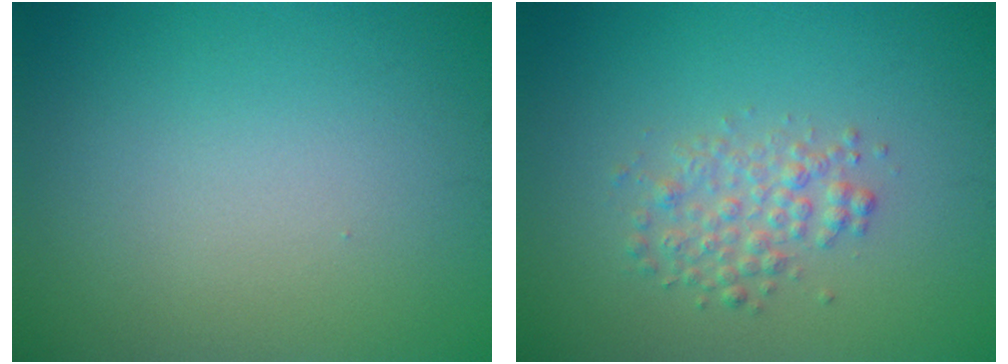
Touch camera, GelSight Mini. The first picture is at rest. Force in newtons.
{"total": 2.5, "press": 2.5, "slide": 0.1}